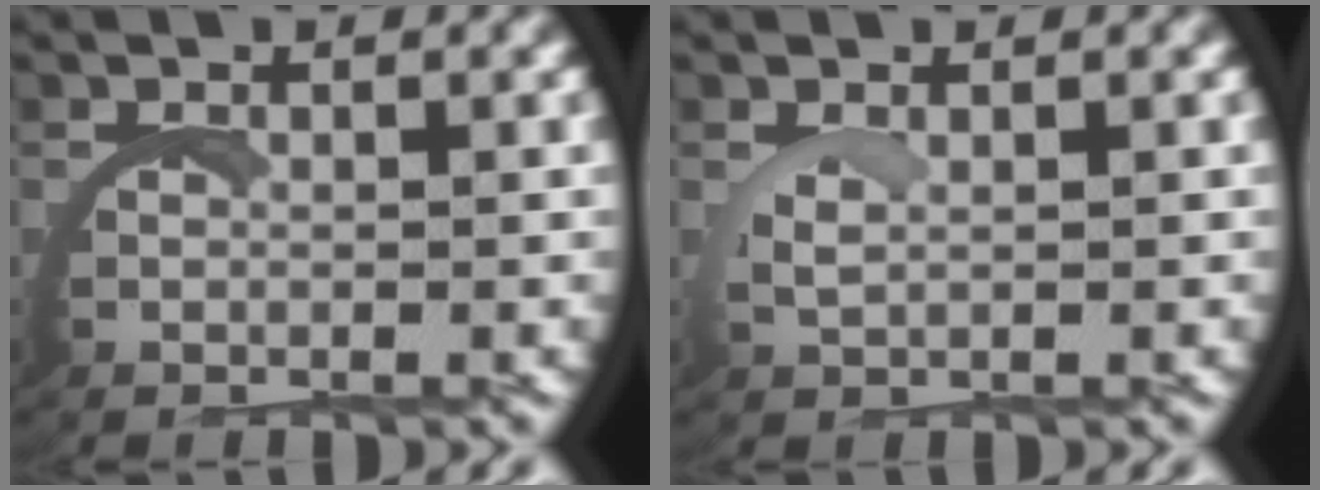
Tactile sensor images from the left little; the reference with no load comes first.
{"total": 1.2, "force": [1.0, -0.3, 0.5], "torque": [-0.020, -0.002, 0.021]}